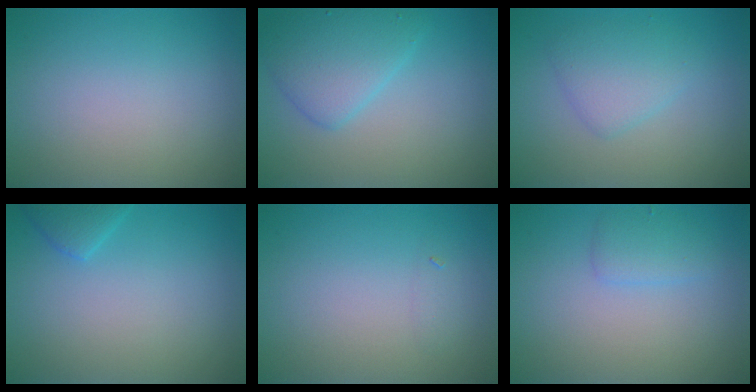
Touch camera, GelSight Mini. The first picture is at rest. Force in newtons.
{"total": 3.0, "press": 3.0, "slide": 0.1}
{"total": 2.8, "press": 2.8, "slide": 0.2}
{"total": 1.6, "press": 1.6, "slide": 0.2}
{"total": 0.6, "press": 0.6, "slide": 0.0}
{"total": 1.7, "press": 1.7, "slide": 0.1}